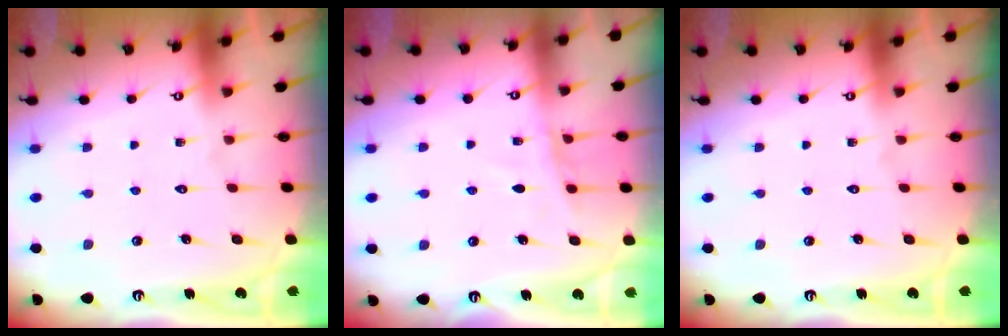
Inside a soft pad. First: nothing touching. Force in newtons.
{"total": 7.0, "press": 7.0, "slide": 0.5}
{"total": 0.0}